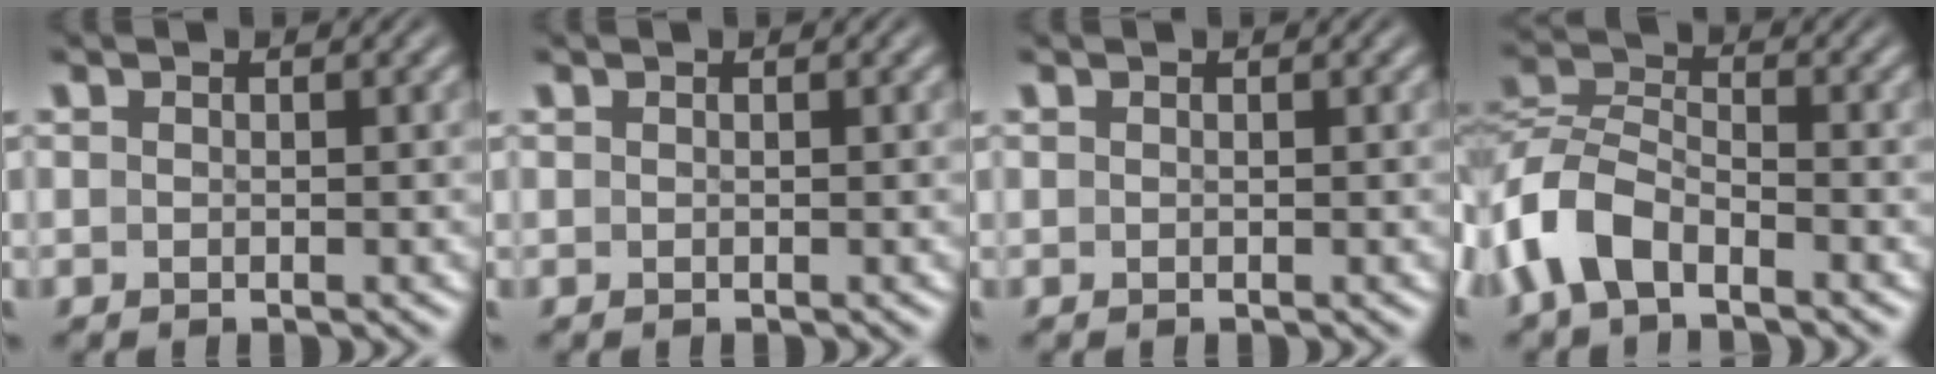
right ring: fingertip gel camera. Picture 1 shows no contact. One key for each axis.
{"total": 0.0}
{"total": 0.0}
{"total": 5.5, "fx": -2.5, "fy": 3.8, "fz": 3.0, "tx": -0.085, "ty": -0.015, "tz": -0.043}